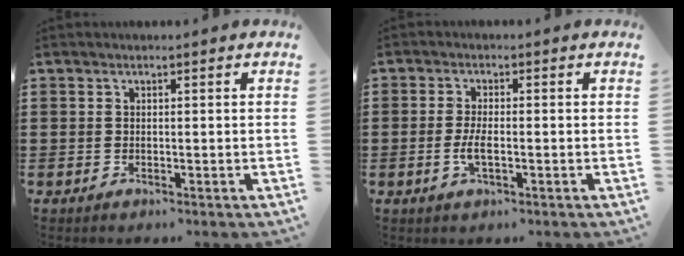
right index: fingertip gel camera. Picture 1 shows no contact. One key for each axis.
{"total": 3.1, "fx": -0.9, "fy": 0.7, "fz": 2.9, "tx": -0.065, "ty": -0.008, "tz": -0.020}